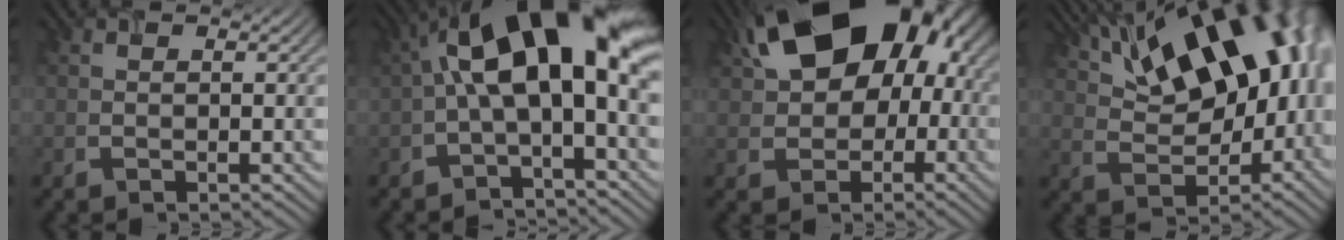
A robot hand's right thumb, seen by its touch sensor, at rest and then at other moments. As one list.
[{"total": 14.2, "force": [2.3, 5.6, 12.9], "torque": [-0.191, 0.026, 0.028]}, {"total": 18.0, "force": [4.3, 12.1, 12.6], "torque": [-0.184, 0.010, 0.069]}, {"total": 19.3, "force": [7.5, 10.1, 14.5], "torque": [-0.218, 0.049, 0.113]}]